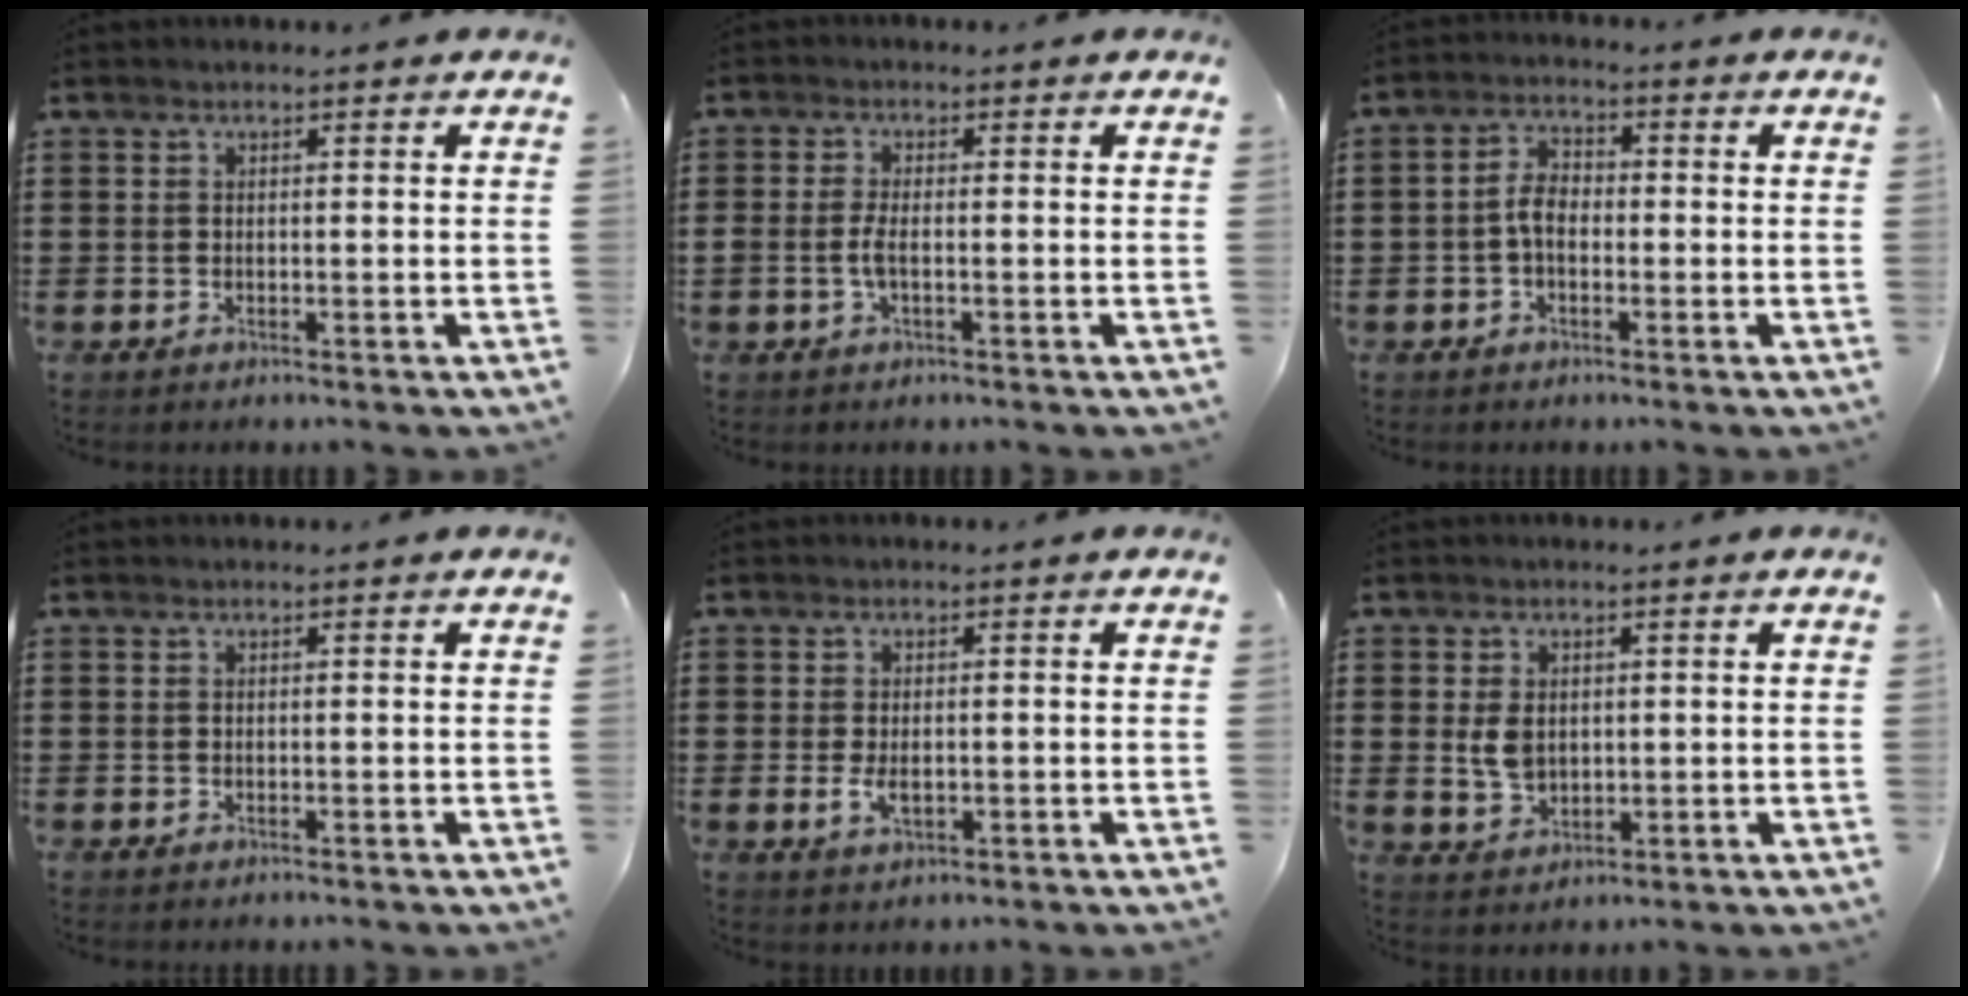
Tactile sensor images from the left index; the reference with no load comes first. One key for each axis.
{"total": 2.6, "fx": -0.6, "fy": 0.8, "fz": 2.4, "tx": -0.059, "ty": -0.003, "tz": -0.016}
{"total": 4.1, "fx": -0.8, "fy": 2.4, "fz": 3.2, "tx": -0.073, "ty": 0.003, "tz": -0.019}
{"total": 0.0}
{"total": 2.8, "fx": -0.3, "fy": 1.4, "fz": 2.4, "tx": -0.054, "ty": -0.001, "tz": -0.007}
{"total": 4.3, "fx": 0.6, "fy": 3.0, "fz": 3.0, "tx": -0.080, "ty": 0.003, "tz": 0.006}